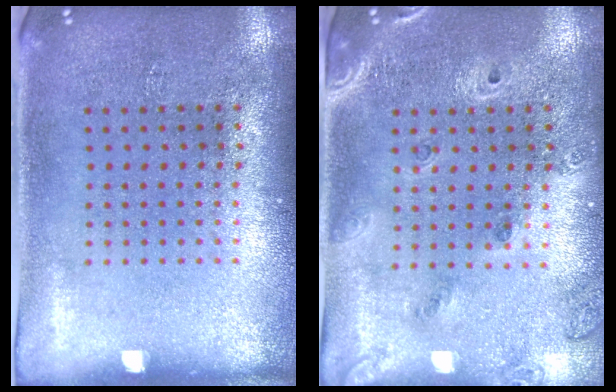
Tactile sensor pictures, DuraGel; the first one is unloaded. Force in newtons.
{"total": 1.6, "press": 1.5, "slide": 0.7}